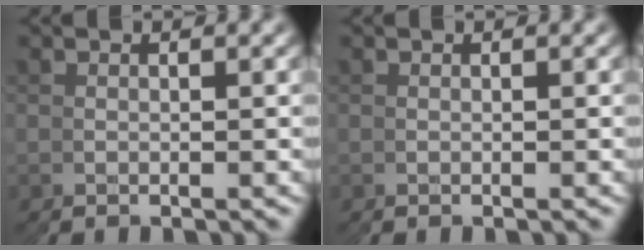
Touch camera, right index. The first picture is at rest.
{"total": 0.0}